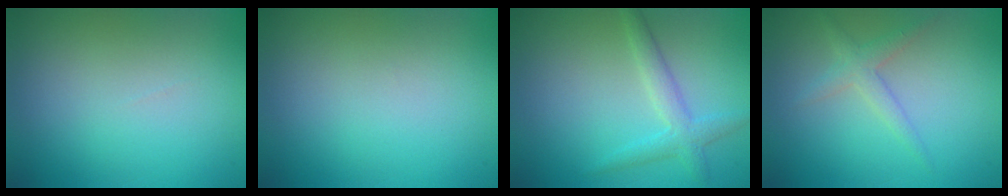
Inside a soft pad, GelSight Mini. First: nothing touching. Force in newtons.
{"total": 0.0}
{"total": 2.4, "press": 2.4, "slide": 0.1}
{"total": 1.8, "press": 1.8, "slide": 0.1}